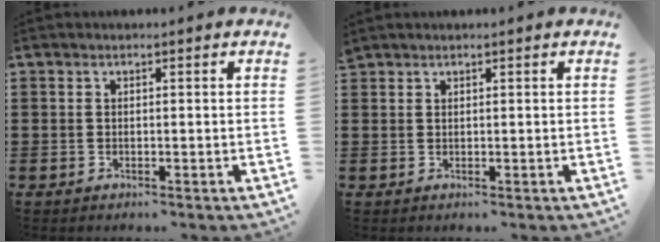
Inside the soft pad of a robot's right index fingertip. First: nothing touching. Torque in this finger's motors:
{"motor_torque": [0.11, 0.12, 0.00, 0.01]}